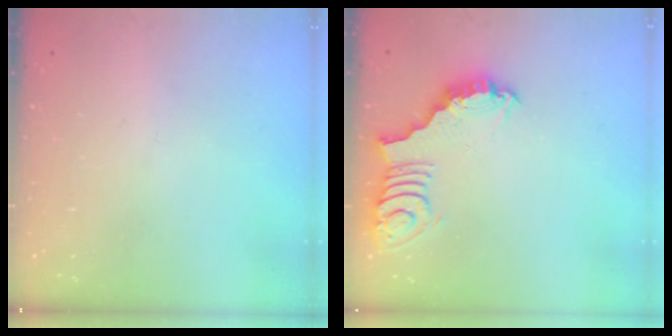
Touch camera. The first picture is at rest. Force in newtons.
{"total": 3.2, "press": 3.1, "slide": 0.6}